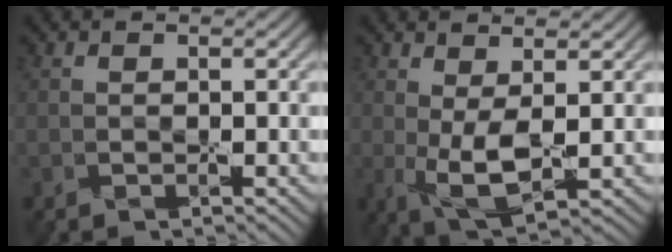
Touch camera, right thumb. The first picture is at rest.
{"total": 5.3, "force": [0.1, 2.0, 4.8], "torque": [-0.108, -0.003, 0.008]}